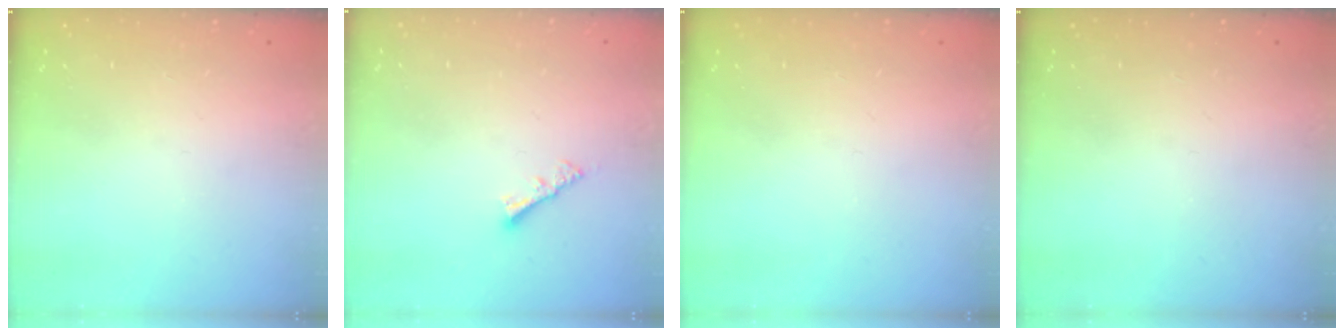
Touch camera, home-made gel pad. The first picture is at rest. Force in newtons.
{"total": 3.7, "press": 3.7, "slide": 0.5}
{"total": 0.0}
{"total": 0.0}